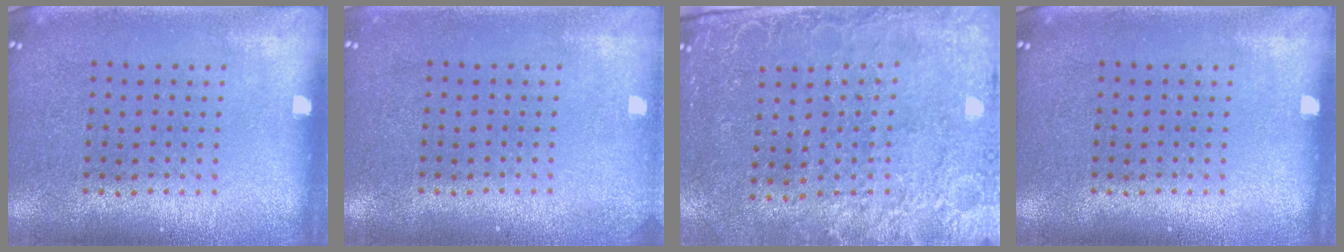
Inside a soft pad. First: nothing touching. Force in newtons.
{"total": 1.0, "press": 1.0, "slide": 0.1}
{"total": 2.7, "press": 2.4, "slide": 1.2}
{"total": 0.0}